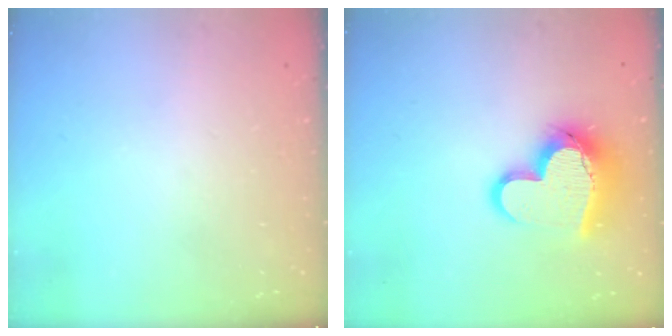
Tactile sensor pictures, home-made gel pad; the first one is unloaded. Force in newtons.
{"total": 17.2, "press": 17.1, "slide": 1.5}